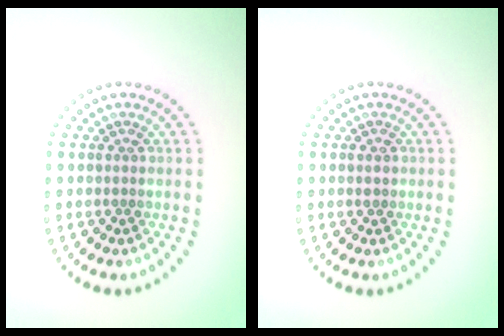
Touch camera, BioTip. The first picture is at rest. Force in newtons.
{"total": 1.0, "press": 1.0, "slide": 0.2}